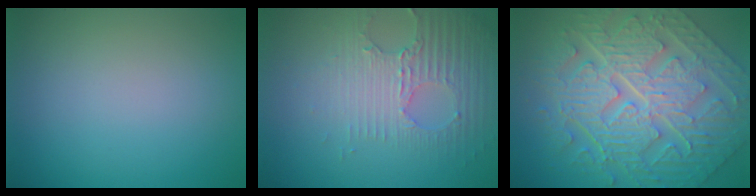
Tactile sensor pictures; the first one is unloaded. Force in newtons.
{"total": 3.5, "press": 3.4, "slide": 1.1}
{"total": 11.2, "press": 7.7, "slide": 8.2}